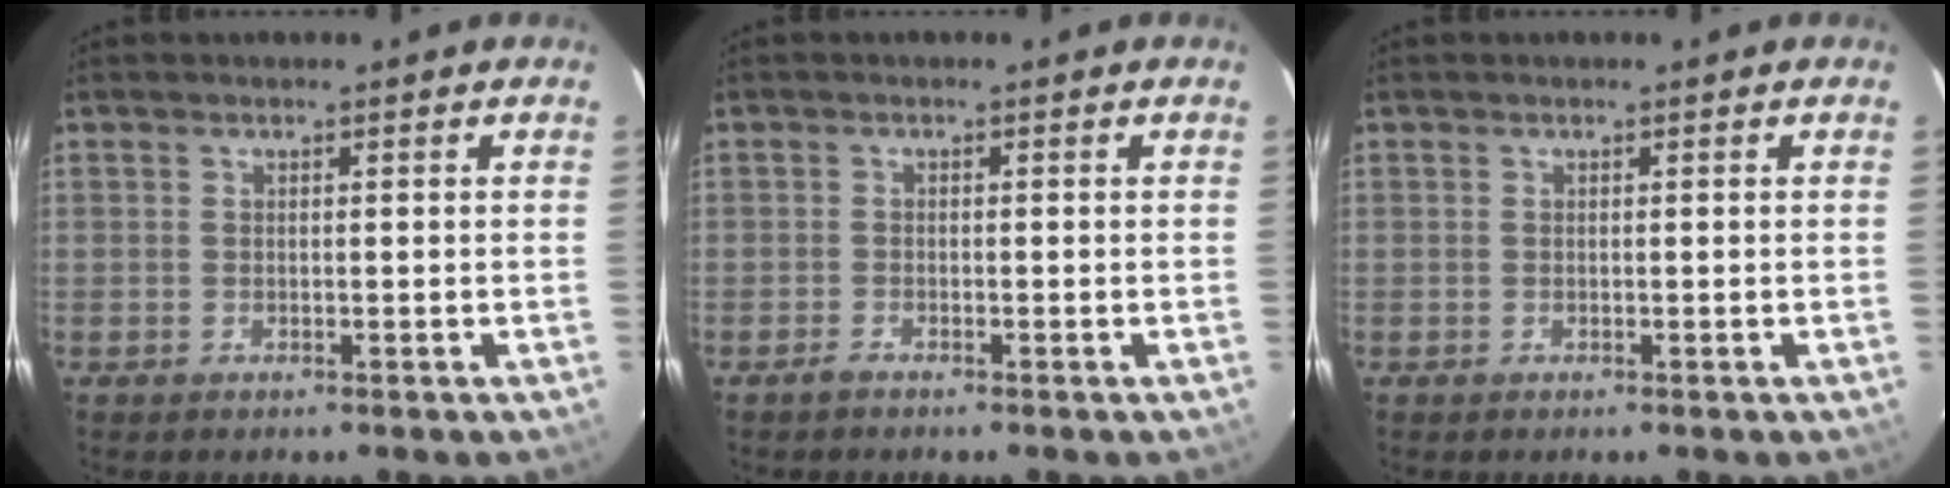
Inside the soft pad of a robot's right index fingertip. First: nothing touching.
{"total": 0.9, "force": [-0.9, 0.1, 0.3], "torque": [-0.006, -0.002, -0.018]}
{"total": 0.0}